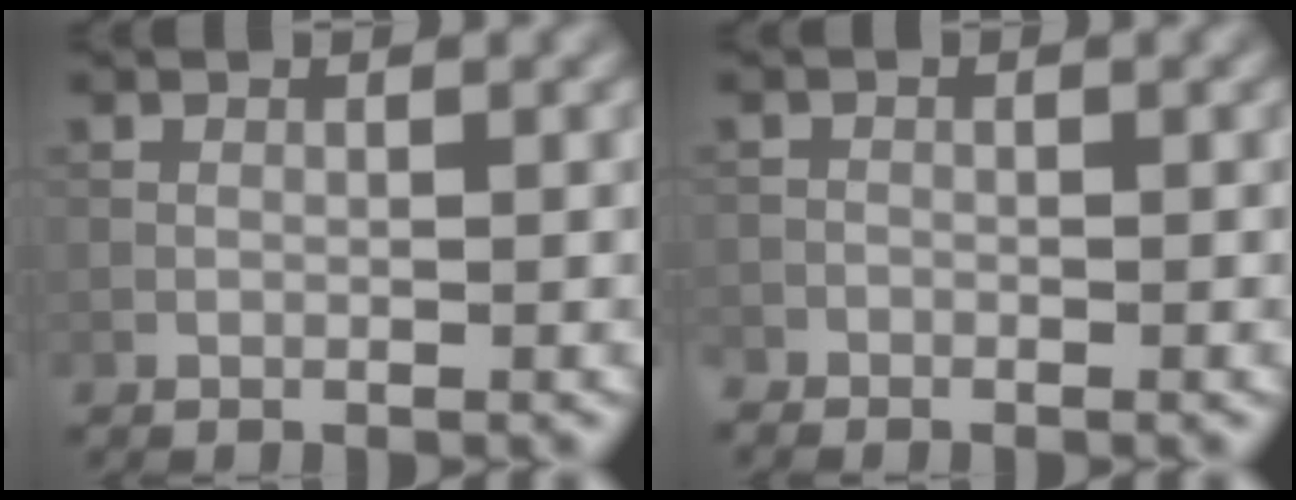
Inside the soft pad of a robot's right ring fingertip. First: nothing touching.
{"total": 1.0, "force": [-1.0, 0.3, 0.0], "torque": [-0.003, -0.002, -0.023]}